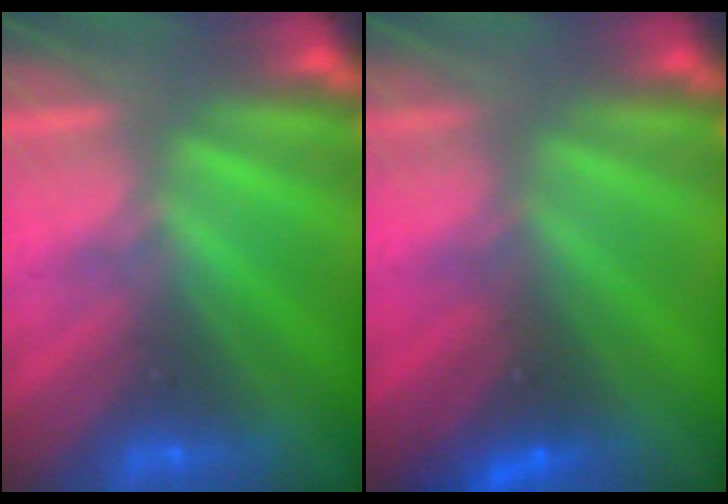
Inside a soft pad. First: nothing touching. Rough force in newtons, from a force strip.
{"total": 7.7}